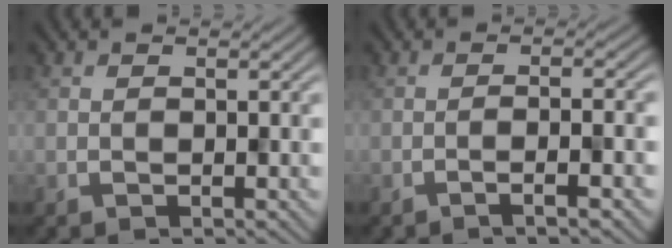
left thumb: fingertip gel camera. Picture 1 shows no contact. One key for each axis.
{"total": 3.6, "fx": -2.0, "fy": 0.4, "fz": 3.0, "tx": -0.037, "ty": 0.015, "tz": -0.038}